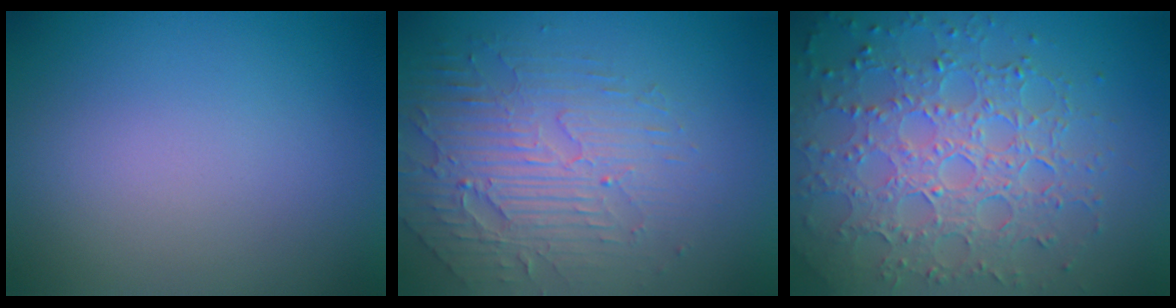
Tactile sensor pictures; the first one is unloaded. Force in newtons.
{"total": 4.7, "press": 4.0, "slide": 2.5}
{"total": 7.7, "press": 5.7, "slide": 5.2}